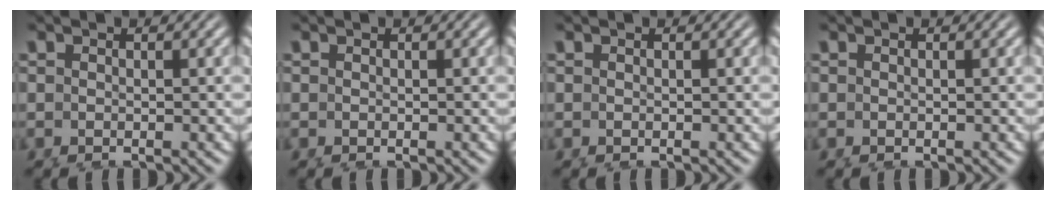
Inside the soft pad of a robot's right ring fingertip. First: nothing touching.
{"total": 0.0}
{"total": 0.0}
{"total": 0.0}